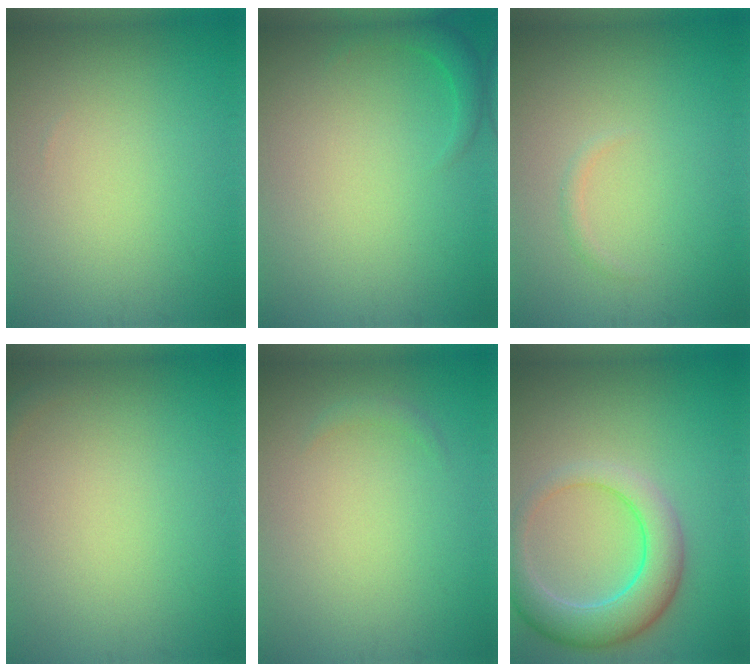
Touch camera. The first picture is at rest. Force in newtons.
{"total": 1.7, "press": 1.6, "slide": 0.2}
{"total": 0.6, "press": 0.6, "slide": 0.0}
{"total": 0.6, "press": 0.6, "slide": 0.1}
{"total": 0.7, "press": 0.7, "slide": 0.1}
{"total": 5.8, "press": 5.8, "slide": 0.2}